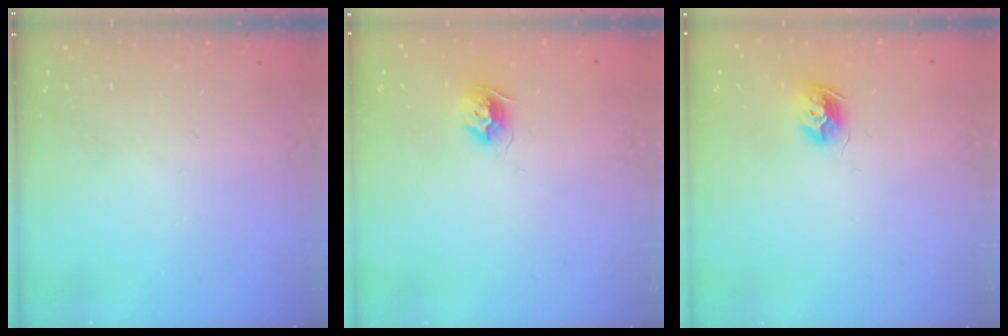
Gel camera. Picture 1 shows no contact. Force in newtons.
{"total": 8.1, "press": 8.1, "slide": 0.2}
{"total": 8.7, "press": 8.7, "slide": 0.0}